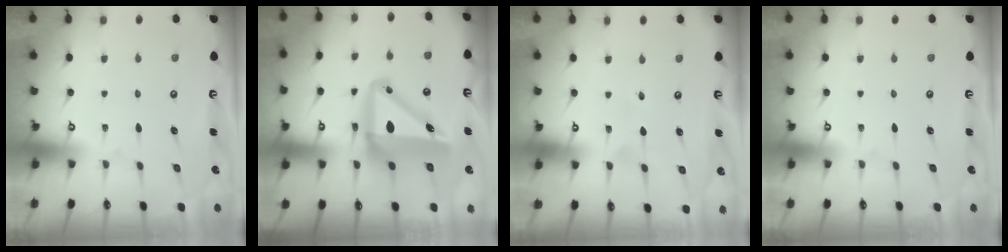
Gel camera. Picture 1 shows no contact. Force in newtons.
{"total": 14.3, "press": 13.8, "slide": 3.8}
{"total": 2.6, "press": 2.4, "slide": 1.0}
{"total": 0.0}